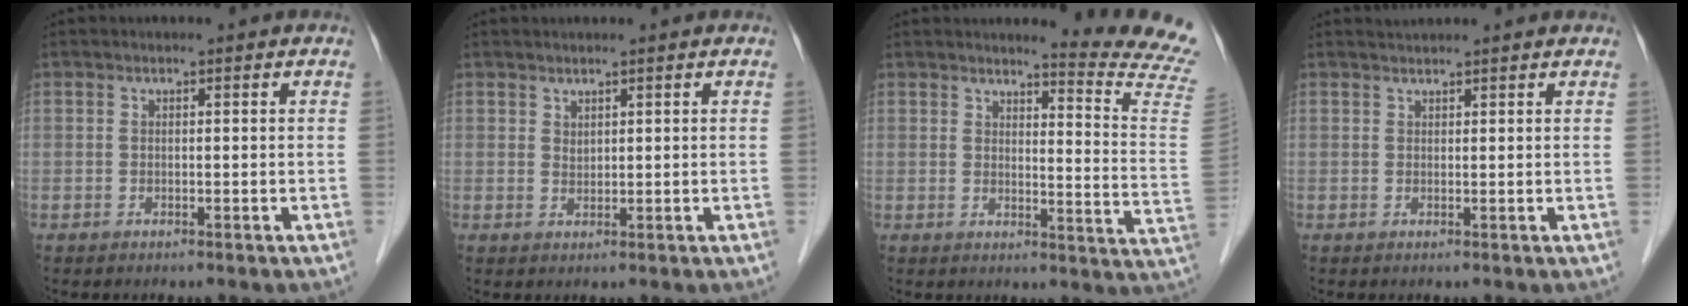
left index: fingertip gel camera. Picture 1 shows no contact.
{"total": 1.0, "force": [0.8, 0.4, 0.5], "torque": [-0.008, -0.004, 0.016]}
{"total": 12.4, "force": [12.0, -2.3, 2.1], "torque": [-0.027, -0.131, 0.118]}
{"total": 2.0, "force": [2.0, -0.2, 0.2], "torque": [-0.008, 0.018, 0.033]}